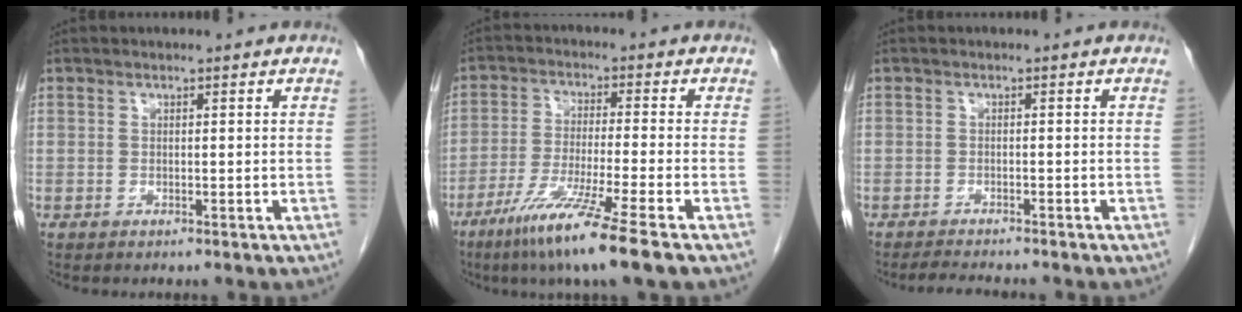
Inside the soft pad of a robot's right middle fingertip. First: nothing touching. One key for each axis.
{"total": 11.3, "fx": -7.3, "fy": -1.4, "fz": 8.5, "tx": -0.163, "ty": -0.042, "tz": -0.131}
{"total": 3.7, "fx": -3.4, "fy": 0.2, "fz": 1.4, "tx": -0.023, "ty": -0.012, "tz": -0.052}